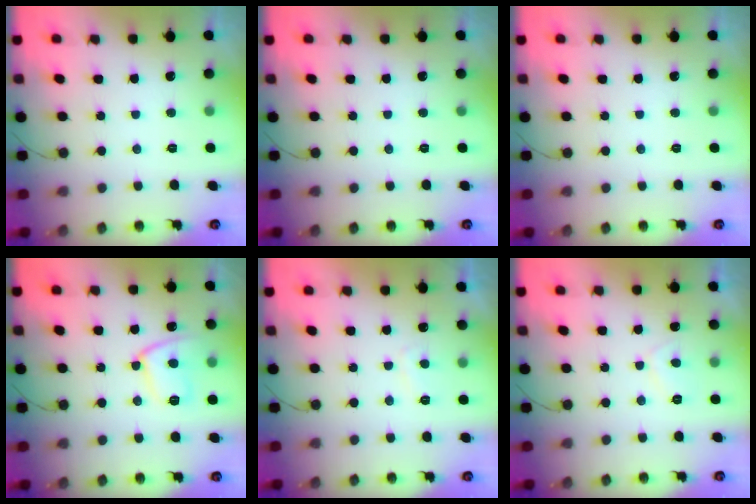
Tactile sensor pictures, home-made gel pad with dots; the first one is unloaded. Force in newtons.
{"total": 0.0}
{"total": 0.0}
{"total": 10.8, "press": 10.8, "slide": 0.8}
{"total": 2.3, "press": 2.2, "slide": 0.7}
{"total": 2.0, "press": 1.9, "slide": 0.7}